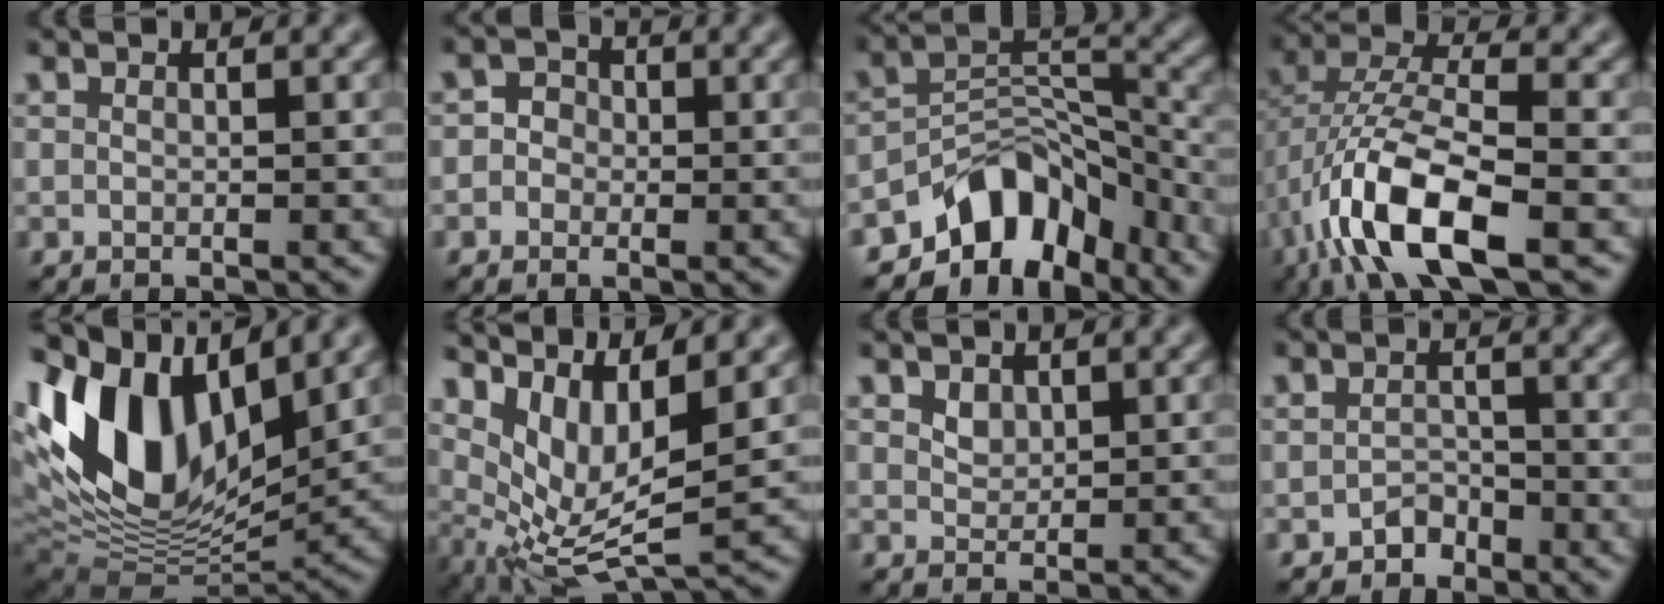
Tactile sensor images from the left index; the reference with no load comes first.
{"total": 1.6, "force": [-1.0, 1.2, 0.1], "torque": [0.016, 0.002, -0.019]}
{"total": 8.0, "force": [-6.2, 4.0, 3.1], "torque": [-0.018, -0.001, -0.103]}
{"total": 10.1, "force": [-4.8, 3.2, 8.2], "torque": [-0.164, 0.011, -0.091]}
{"total": 14.6, "force": [3.8, 8.1, 11.5], "torque": [-0.229, 0.016, 0.072]}
{"total": 6.9, "force": [2.7, 2.4, 5.9], "torque": [-0.114, -0.005, 0.063]}
{"total": 1.4, "force": [0.7, 1.1, 0.6], "torque": [-0.017, 0.002, 0.021]}
{"total": 1.9, "force": [-1.8, 0.7, 0.0], "torque": [0.009, 0.006, -0.027]}